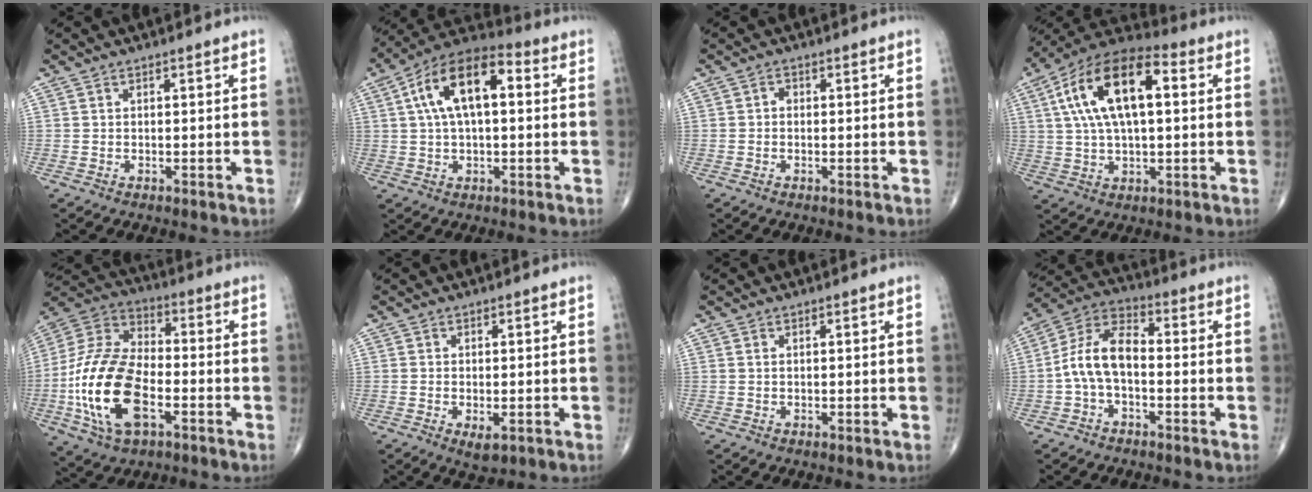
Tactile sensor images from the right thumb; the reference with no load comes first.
{"total": 14.5, "force": [3.0, 7.1, 12.3], "torque": [-0.213, 0.033, 0.042]}
{"total": 1.0, "force": [-0.1, 0.8, 0.6], "torque": [-0.004, 0.003, -0.007]}
{"total": 18.1, "force": [3.9, 8.4, 15.6], "torque": [-0.276, 0.028, 0.059]}
{"total": 20.7, "force": [-5.6, 11.1, 16.6], "torque": [-0.335, 0.021, -0.104]}
{"total": 2.8, "force": [-1.0, 1.3, 2.3], "torque": [-0.037, -0.006, -0.011]}
{"total": 0.0}
{"total": 9.6, "force": [-1.5, 5.3, 7.9], "torque": [-0.150, 0.039, -0.041]}